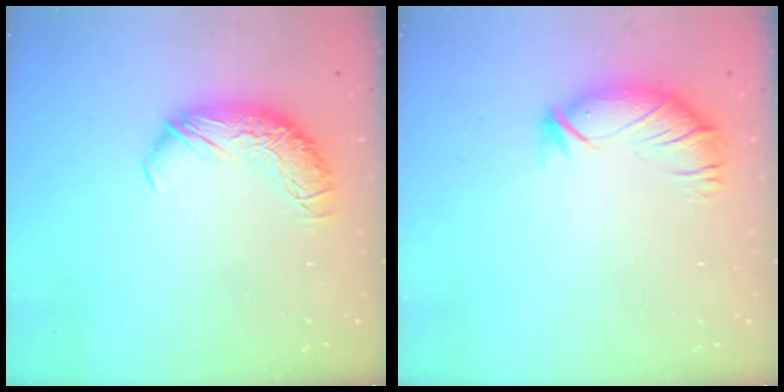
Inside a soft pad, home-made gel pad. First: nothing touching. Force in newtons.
{"total": 3.1, "press": 2.4, "slide": 1.9}